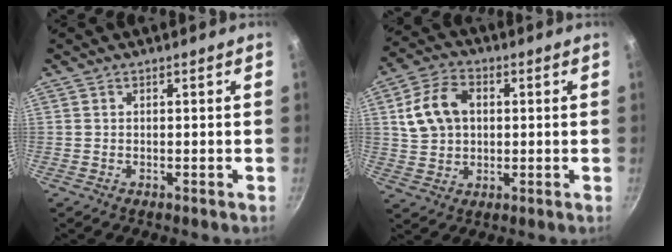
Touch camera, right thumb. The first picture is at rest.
{"total": 10.6, "force": [2.0, 7.7, 6.9], "torque": [-0.116, 0.015, 0.032]}